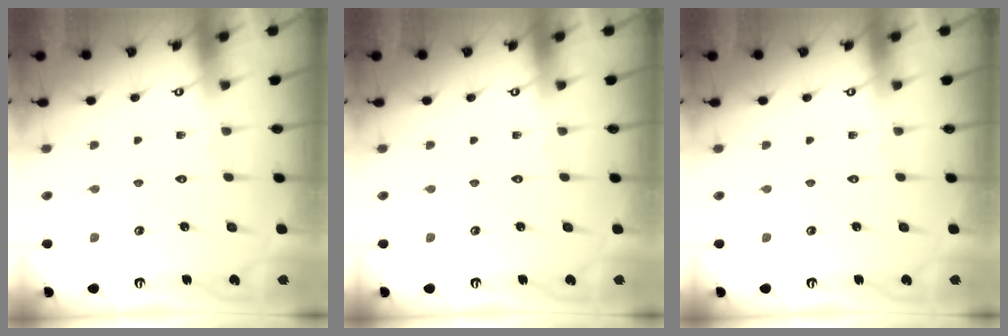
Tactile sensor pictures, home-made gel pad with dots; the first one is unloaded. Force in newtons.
{"total": 0.0}
{"total": 0.0}